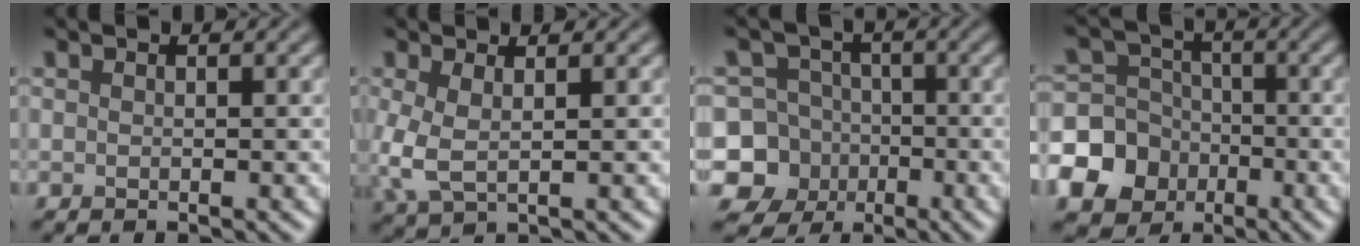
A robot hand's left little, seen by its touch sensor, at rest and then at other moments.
{"total": 3.3, "force": [0.2, 1.5, 3.0], "torque": [-0.083, -0.003, 0.002]}
{"total": 11.3, "force": [-3.4, 10.6, 2.2], "torque": [-0.066, -0.003, -0.078]}
{"total": 9.3, "force": [-3.9, 8.0, 2.5], "torque": [-0.056, -0.018, -0.098]}